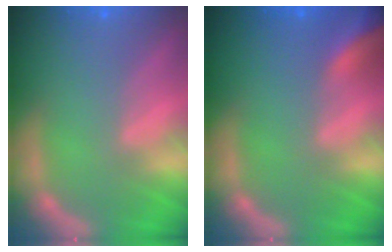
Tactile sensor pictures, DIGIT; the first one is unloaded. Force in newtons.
{"total": 8.4}